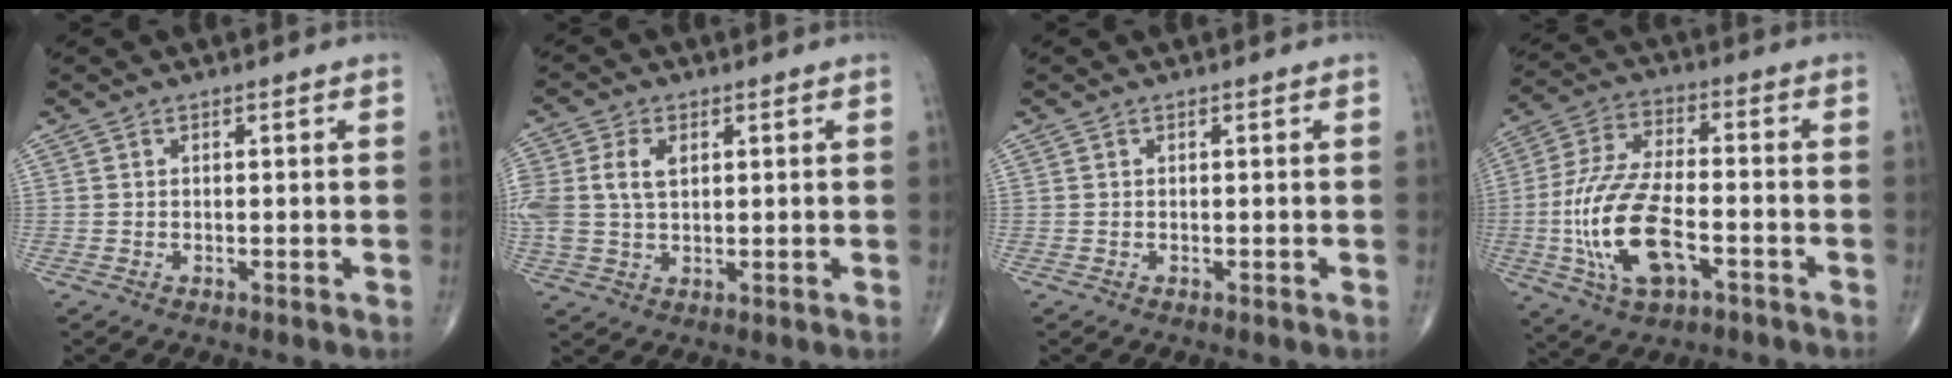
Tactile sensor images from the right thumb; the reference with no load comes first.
{"total": 8.7, "force": [1.8, 5.6, 6.4], "torque": [-0.157, 0.006, 0.039]}
{"total": 0.0}
{"total": 16.5, "force": [-4.7, 7.8, 13.7], "torque": [-0.284, 0.023, -0.083]}